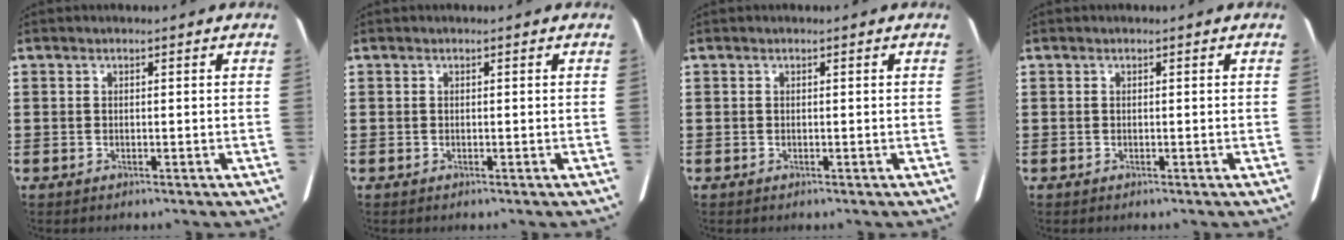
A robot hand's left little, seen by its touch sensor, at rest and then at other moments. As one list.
[{"total": 0.0}, {"total": 0.0}, {"total": 0.0}]